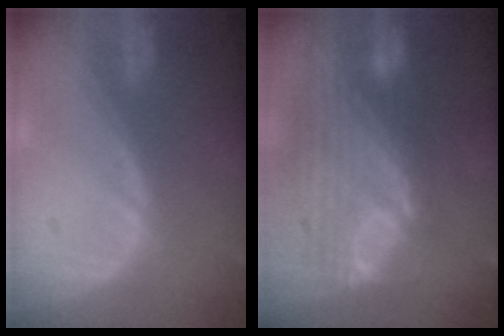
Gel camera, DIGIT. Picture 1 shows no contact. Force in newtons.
{"total": 12.2, "press": 10.3, "slide": 6.5}